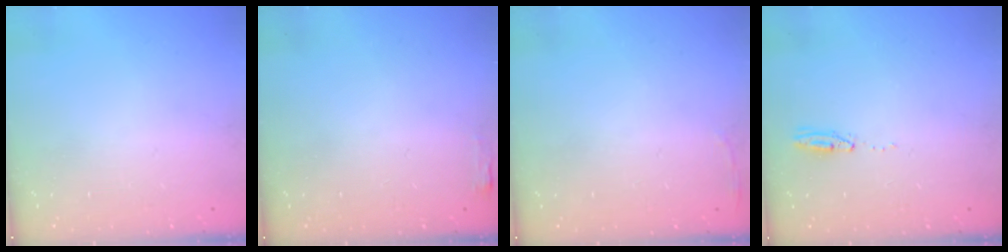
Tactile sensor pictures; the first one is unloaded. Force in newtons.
{"total": 2.7, "press": 2.6, "slide": 0.8}
{"total": 2.8, "press": 2.6, "slide": 0.9}
{"total": 3.8, "press": 3.7, "slide": 1.1}